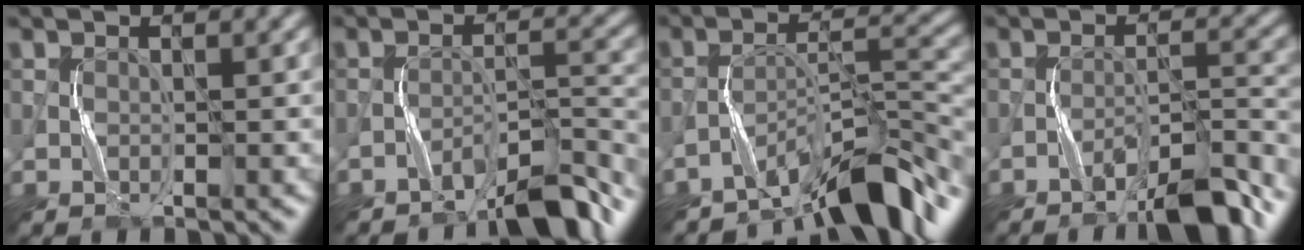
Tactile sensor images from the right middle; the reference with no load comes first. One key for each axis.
{"total": 5.4, "fx": -4.7, "fy": 0.4, "fz": 2.7, "tx": -0.040, "ty": 0.012, "tz": -0.078}
{"total": 8.2, "fx": -6.7, "fy": 1.5, "fz": 4.4, "tx": -0.063, "ty": 0.006, "tz": -0.118}
{"total": 6.2, "fx": -4.9, "fy": 0.8, "fz": 3.7, "tx": -0.055, "ty": 0.011, "tz": -0.077}